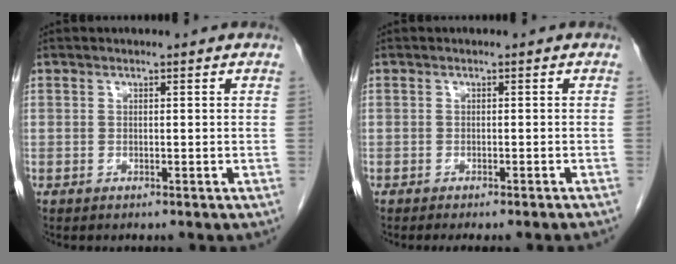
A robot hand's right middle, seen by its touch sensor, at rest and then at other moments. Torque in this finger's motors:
{"motor_torque": [0.11, -0.06, 0.01, 0.01]}